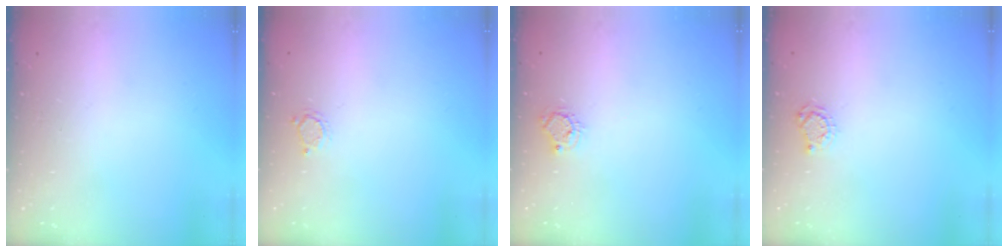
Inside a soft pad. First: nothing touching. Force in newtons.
{"total": 2.6, "press": 2.6, "slide": 0.4}
{"total": 6.0, "press": 6.0, "slide": 0.5}
{"total": 4.8, "press": 4.7, "slide": 0.6}